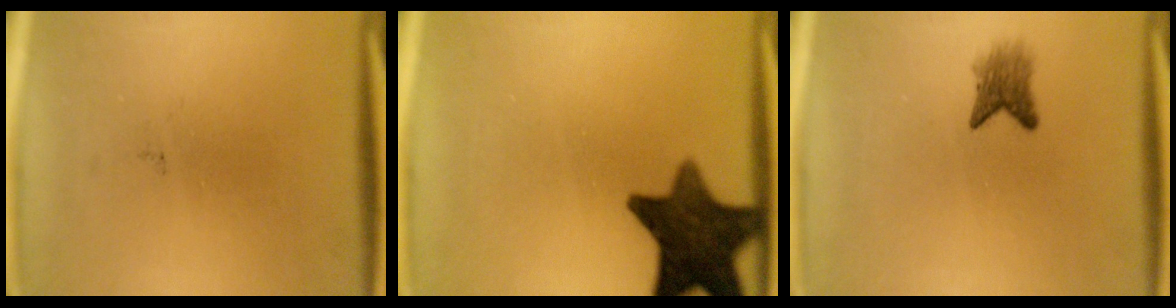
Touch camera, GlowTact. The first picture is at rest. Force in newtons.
{"total": 12.7}
{"total": 2.9}